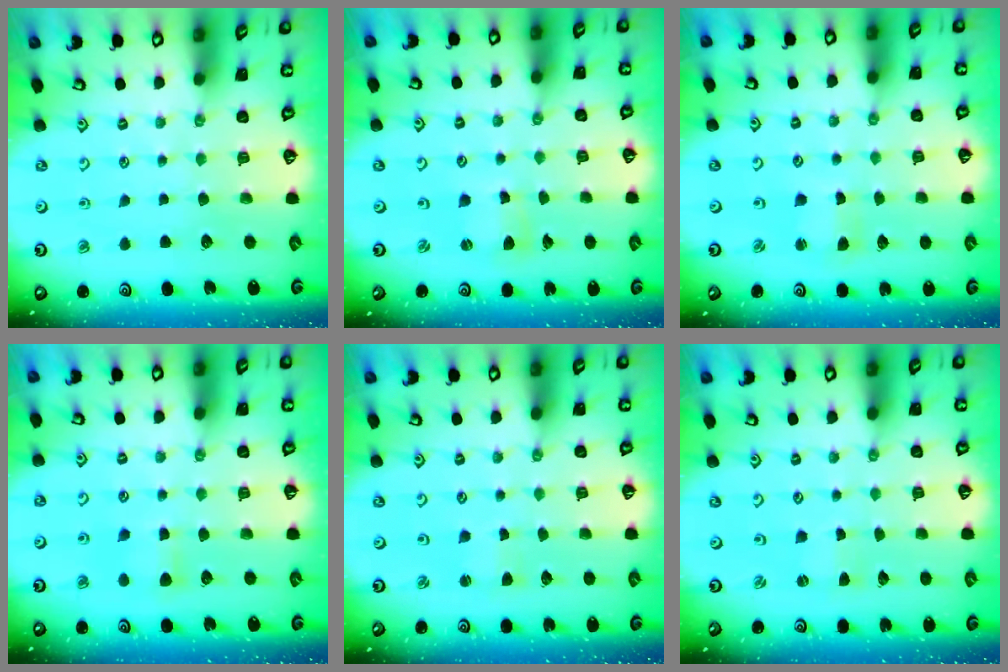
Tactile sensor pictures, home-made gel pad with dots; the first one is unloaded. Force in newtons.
{"total": 3.2, "press": 3.2, "slide": 0.2}
{"total": 2.5, "press": 2.5, "slide": 0.3}
{"total": 4.8, "press": 4.7, "slide": 0.7}
{"total": 1.5, "press": 1.4, "slide": 0.2}
{"total": 0.7, "press": 0.7, "slide": 0.1}